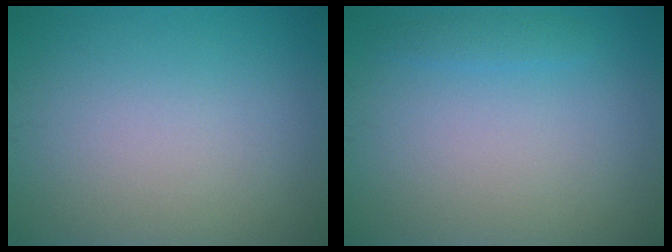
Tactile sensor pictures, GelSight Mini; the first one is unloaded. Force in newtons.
{"total": 1.0, "press": 1.0, "slide": 0.1}